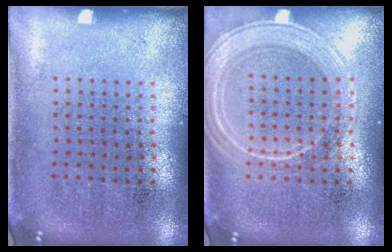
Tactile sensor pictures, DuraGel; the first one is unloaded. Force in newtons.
{"total": 1.8, "press": 1.8, "slide": 0.3}